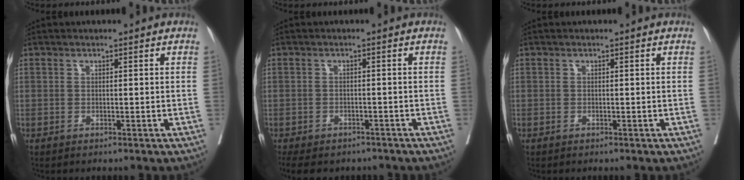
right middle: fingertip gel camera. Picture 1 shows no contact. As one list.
[{"total": 10.2, "force": [-8.3, 4.6, 3.8], "torque": [-0.075, -0.006, -0.107]}, {"total": 0.0}]